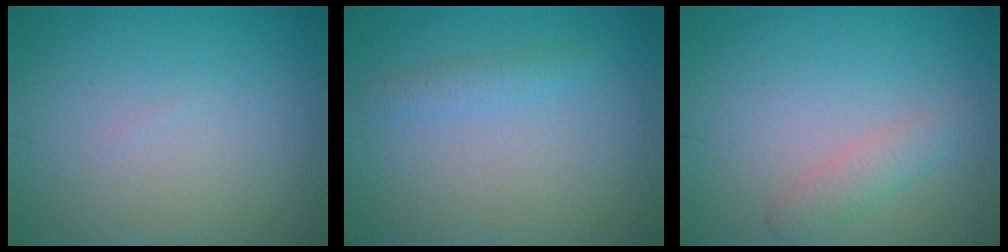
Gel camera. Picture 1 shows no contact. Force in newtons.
{"total": 1.4, "press": 1.4, "slide": 0.1}
{"total": 1.9, "press": 1.9, "slide": 0.0}